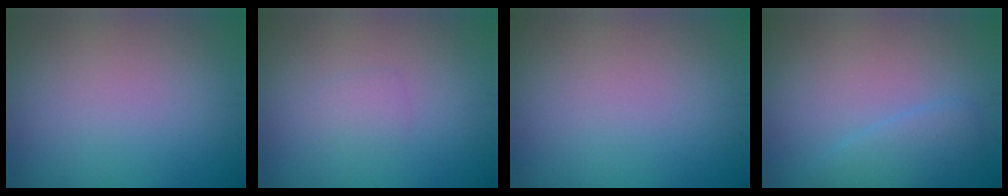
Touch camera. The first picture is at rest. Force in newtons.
{"total": 0.9, "press": 0.9, "slide": 0.1}
{"total": 0.0}
{"total": 2.3, "press": 2.3, "slide": 0.0}